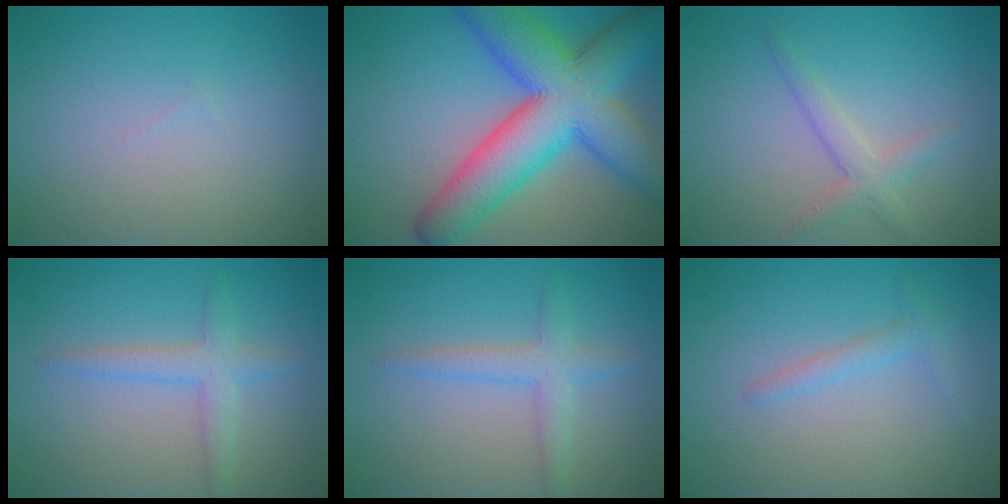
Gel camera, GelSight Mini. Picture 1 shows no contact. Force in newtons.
{"total": 12.1, "press": 12.1, "slide": 0.5}
{"total": 2.3, "press": 2.3, "slide": 0.1}
{"total": 2.7, "press": 2.7, "slide": 0.2}
{"total": 2.7, "press": 2.7, "slide": 0.2}
{"total": 1.4, "press": 1.4, "slide": 0.1}